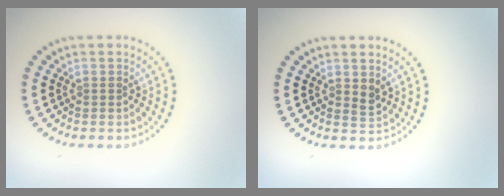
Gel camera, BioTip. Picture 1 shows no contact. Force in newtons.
{"total": 1.1, "press": 1.0, "slide": 0.5}